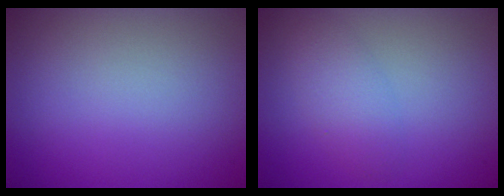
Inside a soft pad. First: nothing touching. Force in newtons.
{"total": 2.4, "press": 2.4, "slide": 0.2}